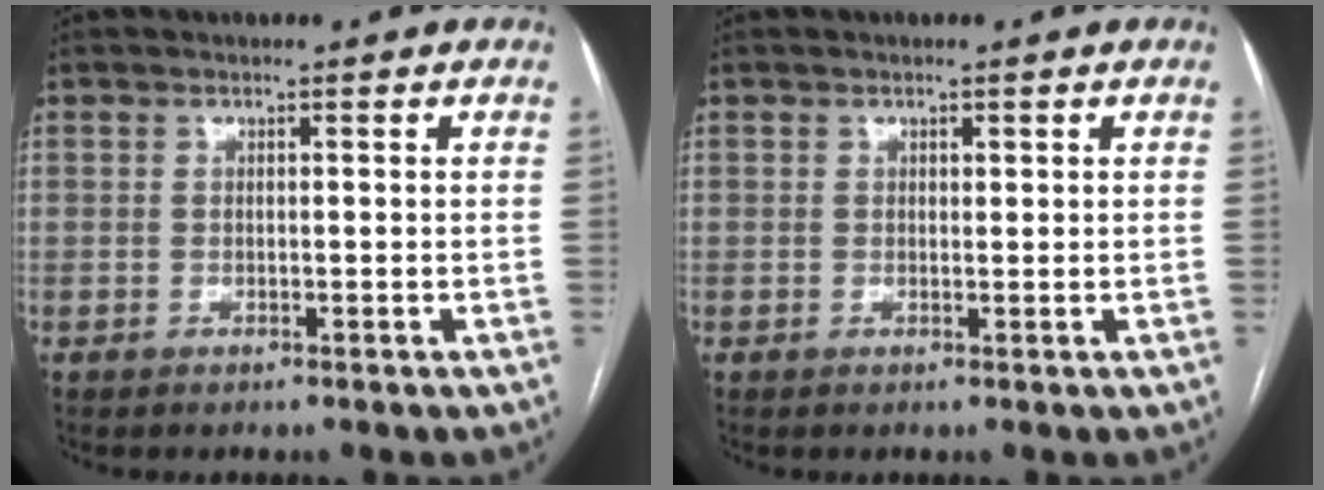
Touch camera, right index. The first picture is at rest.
{"total": 0.6, "force": [0.3, 0.3, 0.4], "torque": [-0.002, -0.001, 0.004]}